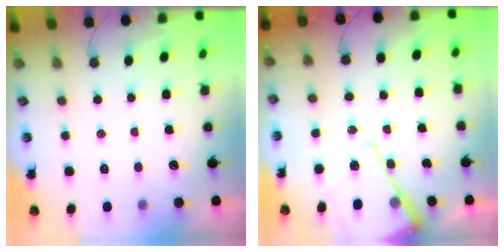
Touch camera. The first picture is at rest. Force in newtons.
{"total": 14.0, "press": 14.0, "slide": 1.4}